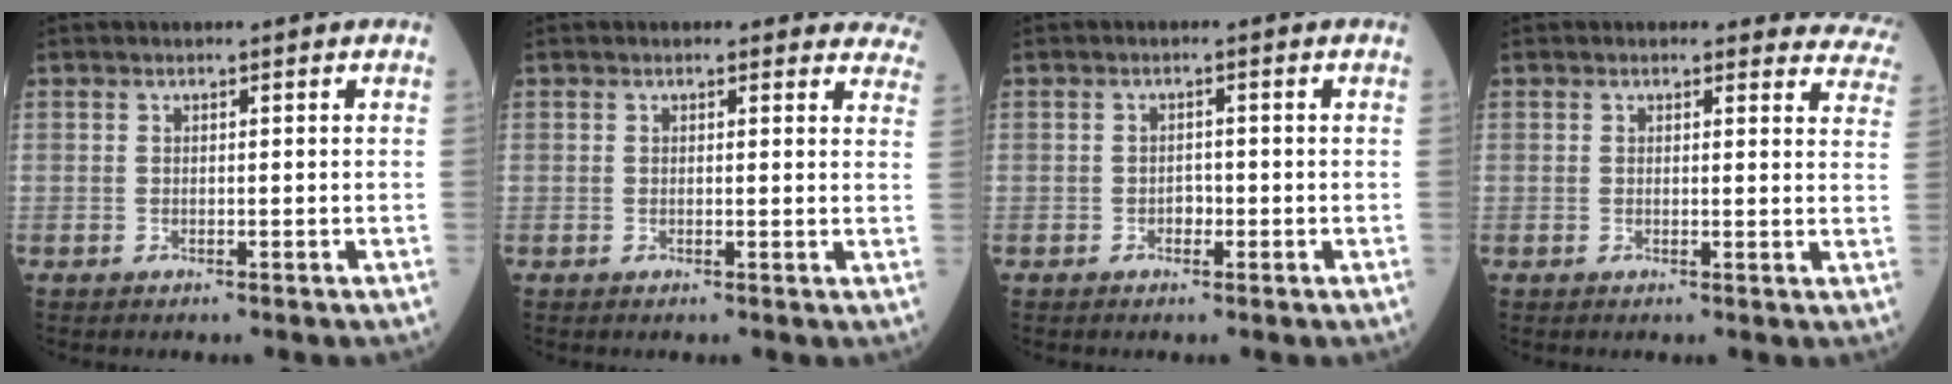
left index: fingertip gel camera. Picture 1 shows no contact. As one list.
[{"total": 8.0, "force": [7.5, 2.8, 0.6], "torque": [0.043, -0.016, 0.040]}, {"total": 1.3, "force": [-0.8, 0.8, 0.7], "torque": [-0.008, 0.001, -0.014]}, {"total": 9.8, "force": [9.3, 3.2, 0.4], "torque": [0.052, -0.038, 0.051]}]